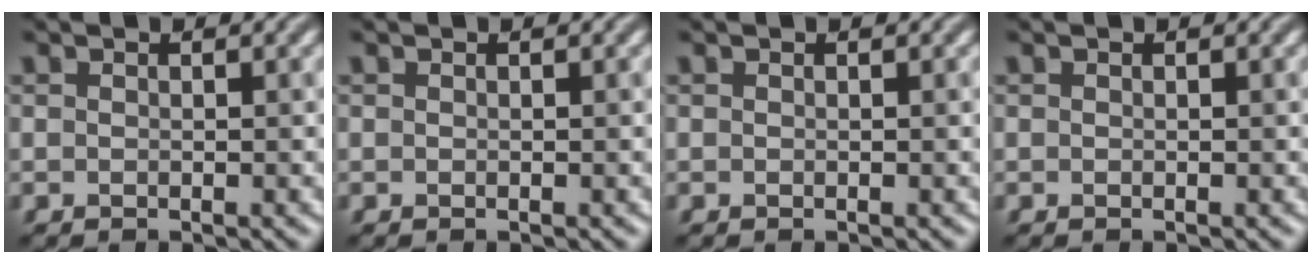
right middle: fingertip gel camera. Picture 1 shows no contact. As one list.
[{"total": 0.0}, {"total": 0.0}, {"total": 0.0}]